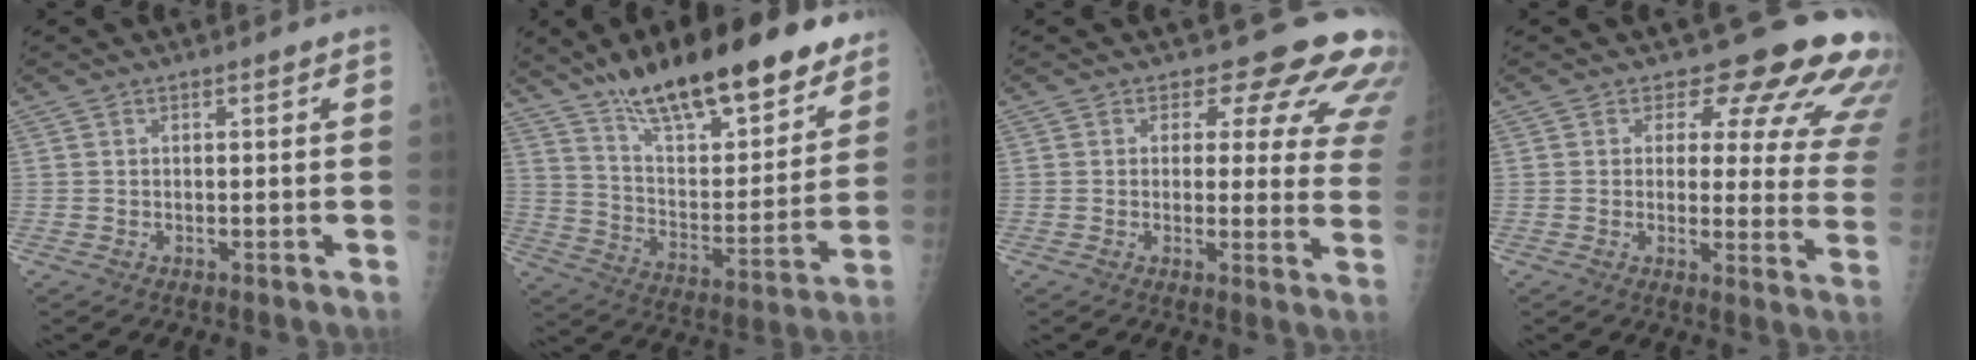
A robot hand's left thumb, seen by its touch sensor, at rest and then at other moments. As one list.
[{"total": 27.4, "force": [19.4, 9.3, 16.9], "torque": [-0.222, -0.072, 0.306]}, {"total": 15.1, "force": [12.6, 6.1, 5.8], "torque": [-0.012, -0.091, 0.114]}, {"total": 16.6, "force": [13.6, 6.3, 7.1], "torque": [-0.028, -0.103, 0.130]}]